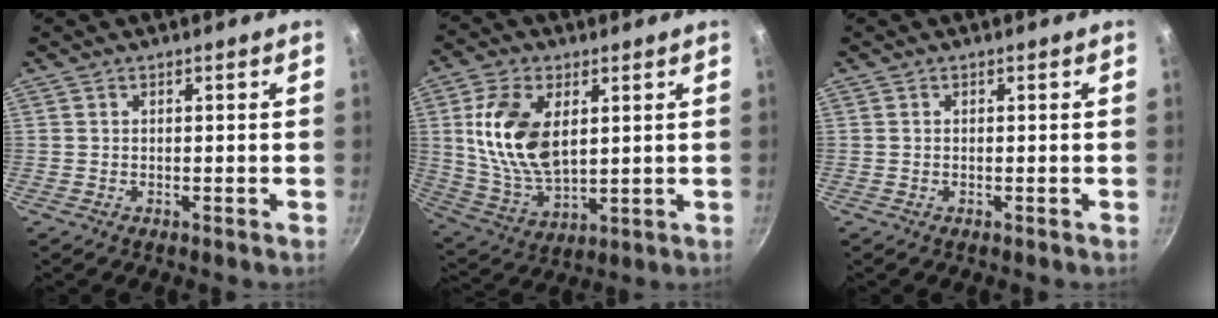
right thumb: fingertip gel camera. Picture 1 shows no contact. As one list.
[{"total": 14.9, "force": [3.5, 8.6, 11.7], "torque": [-0.211, -0.017, 0.076]}, {"total": 0.0}]